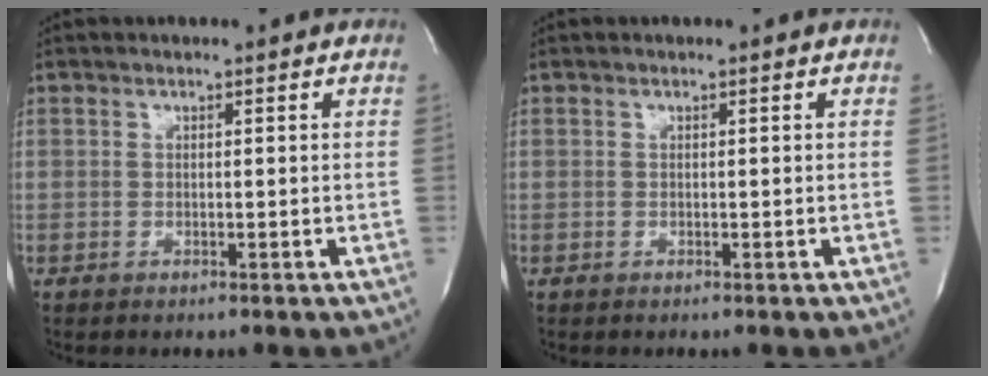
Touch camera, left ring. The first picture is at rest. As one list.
[{"total": 0.0}]